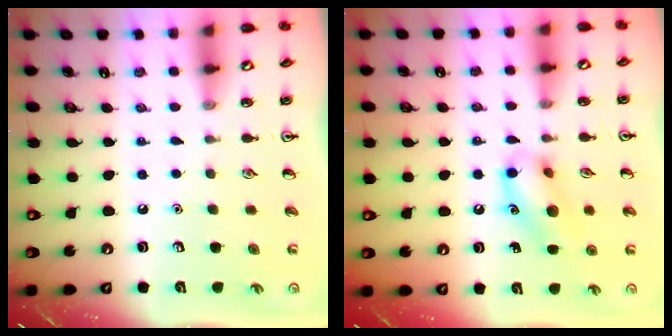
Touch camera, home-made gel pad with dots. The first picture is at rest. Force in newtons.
{"total": 12.1, "press": 12.0, "slide": 1.8}